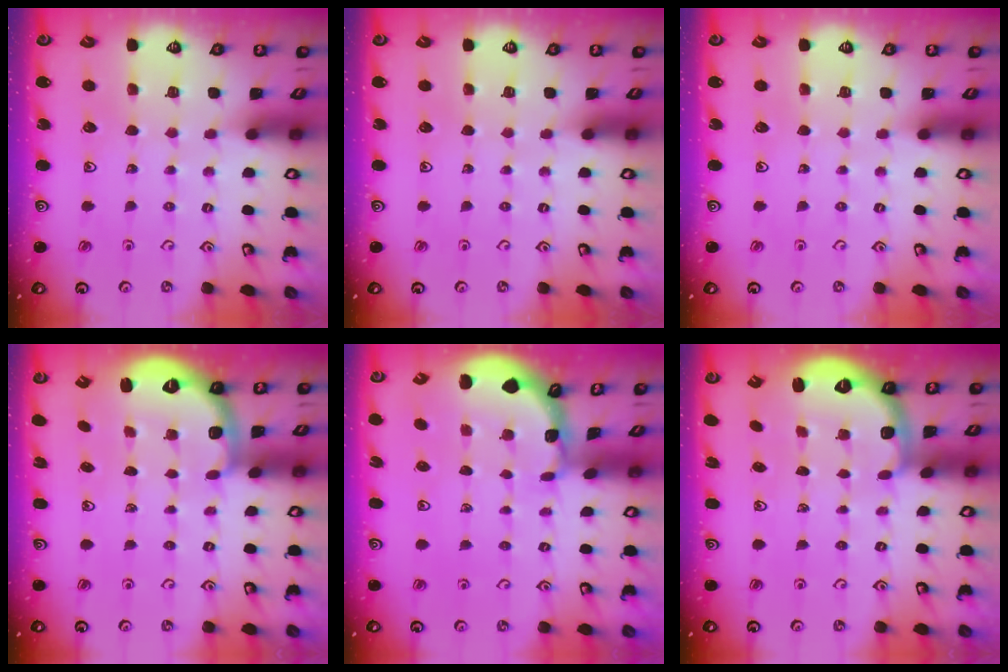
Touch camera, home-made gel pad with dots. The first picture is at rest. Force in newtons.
{"total": 0.0}
{"total": 0.0}
{"total": 2.7, "press": 1.6, "slide": 2.1}
{"total": 1.3, "press": 1.3, "slide": 0.1}
{"total": 2.6, "press": 1.6, "slide": 2.1}